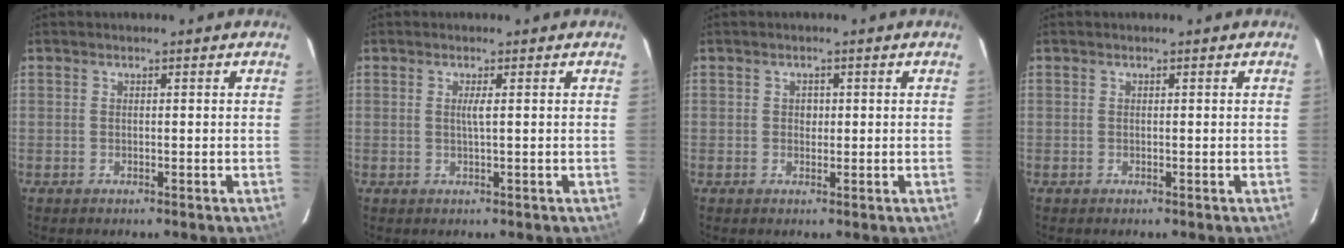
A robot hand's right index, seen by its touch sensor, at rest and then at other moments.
{"total": 1.4, "force": [0.3, -0.4, 1.3], "torque": [-0.023, -0.002, 0.005]}
{"total": 1.2, "force": [0.1, 1.2, 0.3], "torque": [-0.001, 0.004, 0.003]}
{"total": 0.0}